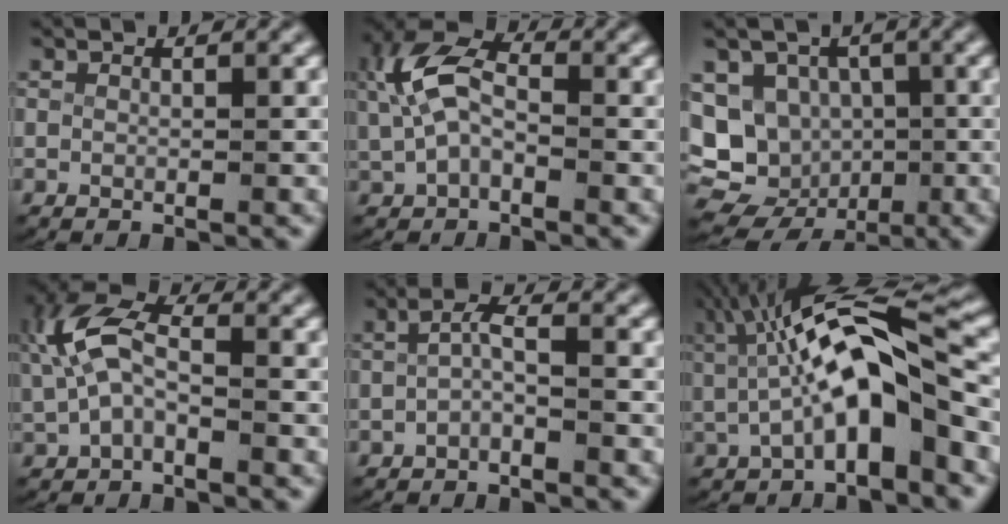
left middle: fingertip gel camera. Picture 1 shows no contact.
{"total": 5.7, "force": [0.6, 3.7, 4.2], "torque": [-0.095, -0.001, 0.012]}
{"total": 15.2, "force": [-4.8, 13.6, 5.0], "torque": [-0.122, -0.077, -0.066]}
{"total": 5.6, "force": [0.6, 3.6, 4.2], "torque": [-0.101, -0.002, 0.010]}
{"total": 1.9, "force": [-0.5, 0.6, 1.8], "torque": [-0.025, 0.002, -0.010]}
{"total": 9.6, "force": [0.7, 4.0, 8.7], "torque": [-0.138, 0.015, 0.011]}